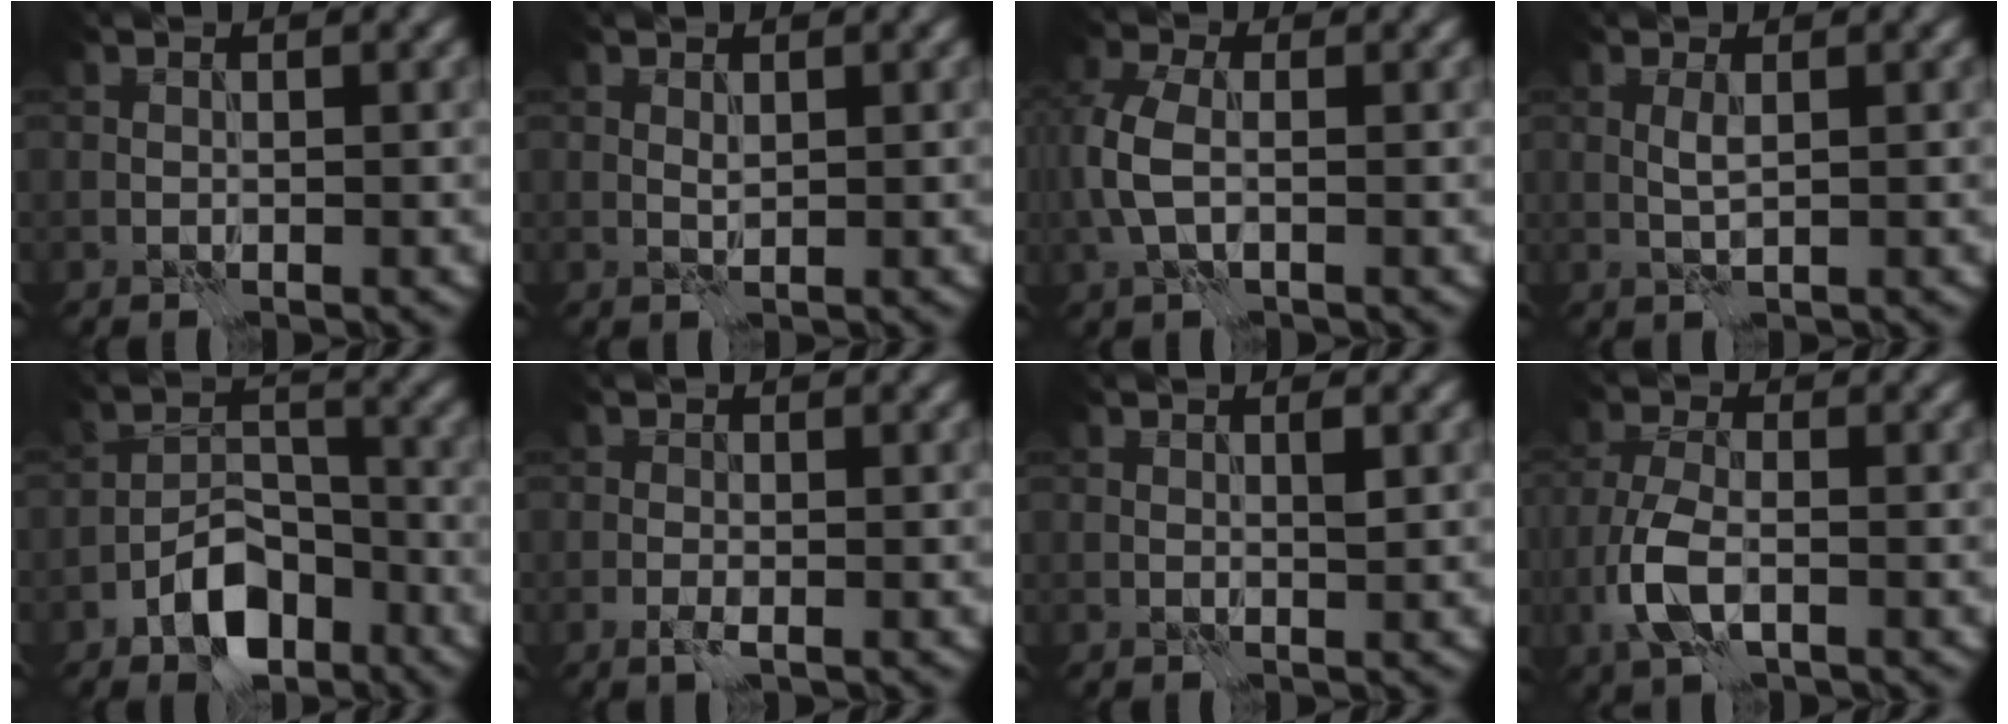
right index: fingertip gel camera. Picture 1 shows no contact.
{"total": 0.6, "force": [0.5, 0.1, 0.4], "torque": [-0.009, 0.000, 0.010]}
{"total": 4.0, "force": [-0.1, 2.2, 3.3], "torque": [-0.085, 0.003, -0.008]}
{"total": 1.3, "force": [0.3, 0.2, 1.2], "torque": [-0.029, 0.003, 0.005]}
{"total": 6.4, "force": [-3.8, 3.4, 3.8], "torque": [-0.056, 0.004, -0.074]}
{"total": 1.3, "force": [-0.6, 0.5, 1.1], "torque": [-0.026, -0.003, -0.015]}
{"total": 0.8, "force": [0.4, 0.0, 0.7], "torque": [-0.012, 0.000, 0.004]}
{"total": 4.5, "force": [-1.5, 2.1, 3.7], "torque": [-0.086, -0.002, -0.035]}